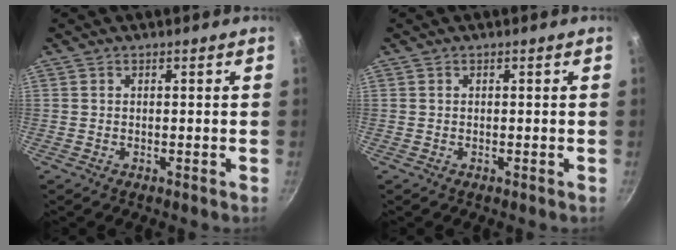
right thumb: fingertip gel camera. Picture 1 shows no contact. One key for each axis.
{"total": 0.0}